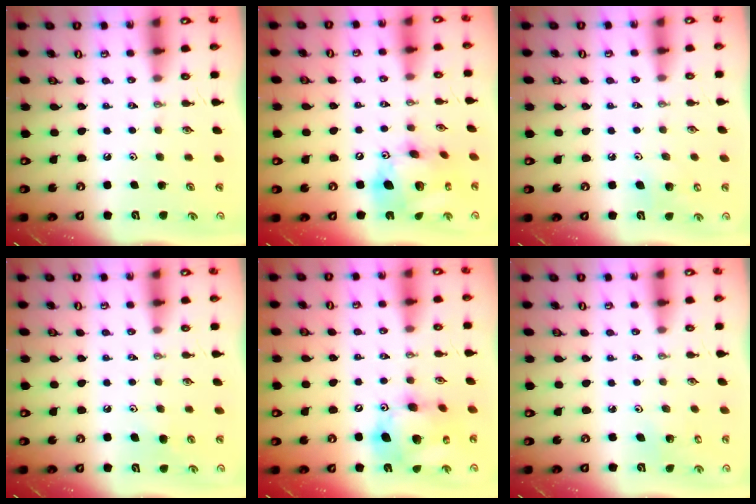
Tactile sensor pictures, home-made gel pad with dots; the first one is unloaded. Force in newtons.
{"total": 18.1, "press": 18.0, "slide": 1.8}
{"total": 7.7, "press": 7.5, "slide": 1.7}
{"total": 5.5, "press": 5.4, "slide": 1.2}
{"total": 15.9, "press": 15.7, "slide": 2.5}
{"total": 2.8, "press": 2.8, "slide": 0.3}